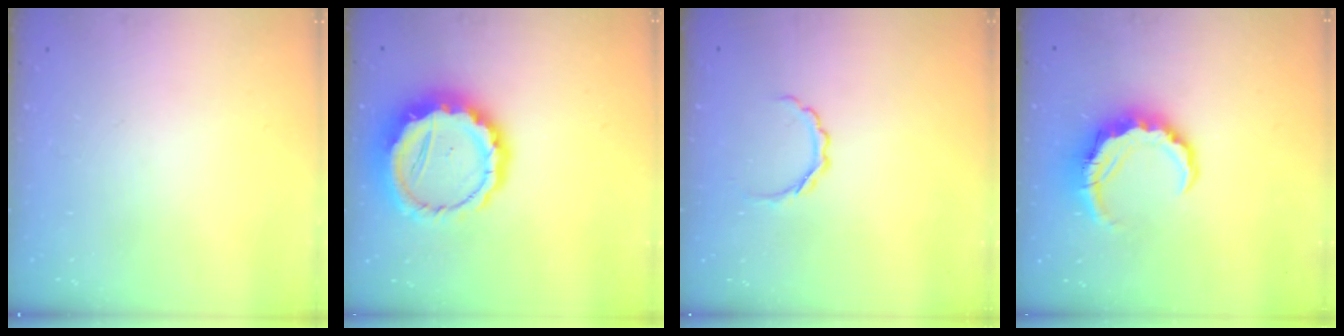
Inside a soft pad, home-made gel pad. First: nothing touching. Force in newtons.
{"total": 14.2, "press": 13.9, "slide": 2.8}
{"total": 4.6, "press": 4.4, "slide": 1.2}
{"total": 8.1, "press": 8.0, "slide": 1.5}